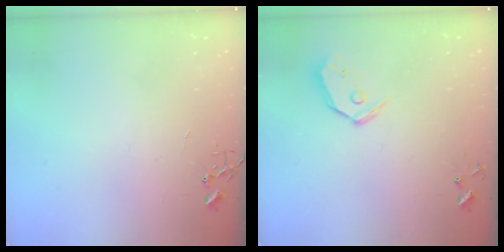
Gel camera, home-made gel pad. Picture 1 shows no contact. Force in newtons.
{"total": 8.7, "press": 8.6, "slide": 1.3}